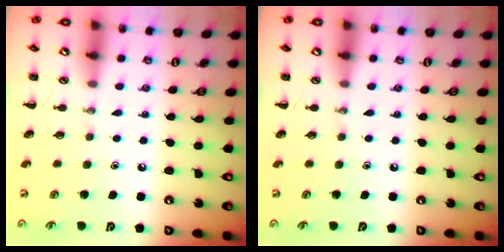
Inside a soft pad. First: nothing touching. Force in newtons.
{"total": 0.0}